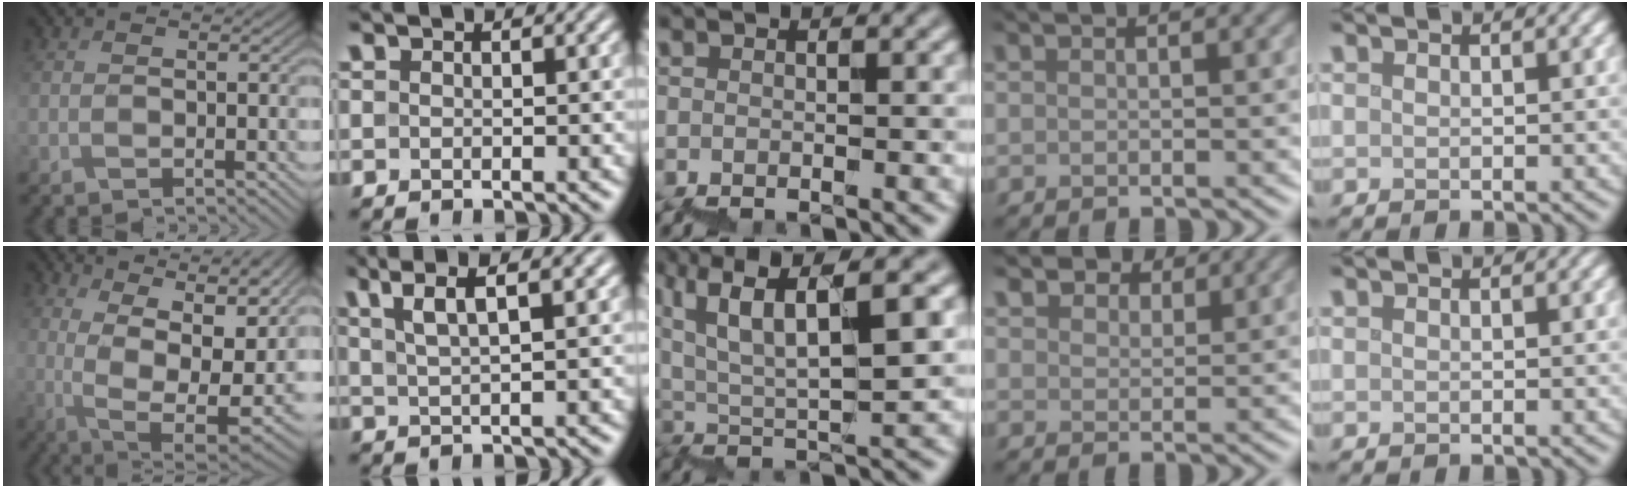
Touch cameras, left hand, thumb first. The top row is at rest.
{"thumb": {"total": 15.6, "force": [4.3, 8.0, 12.6], "torque": [-0.209, 0.013, 0.092]}, "index": {"total": 5.5, "force": [3.1, 1.3, 4.3], "torque": [-0.064, 0.017, 0.041]}, "middle": {"total": 8.3, "force": [4.8, 1.7, 6.6], "torque": [-0.104, 0.023, 0.094]}, "ring": {"total": 5.0, "force": [4.1, 2.2, 1.6], "torque": [-0.041, -0.005, 0.075]}}